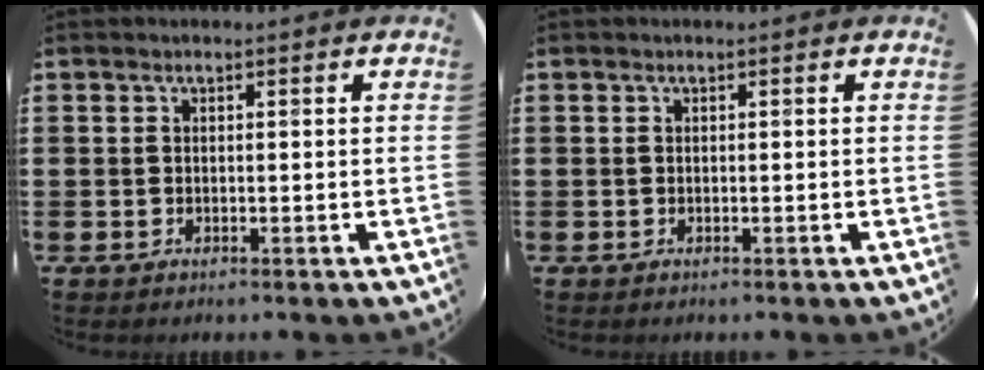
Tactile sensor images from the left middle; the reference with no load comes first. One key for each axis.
{"total": 0.0}